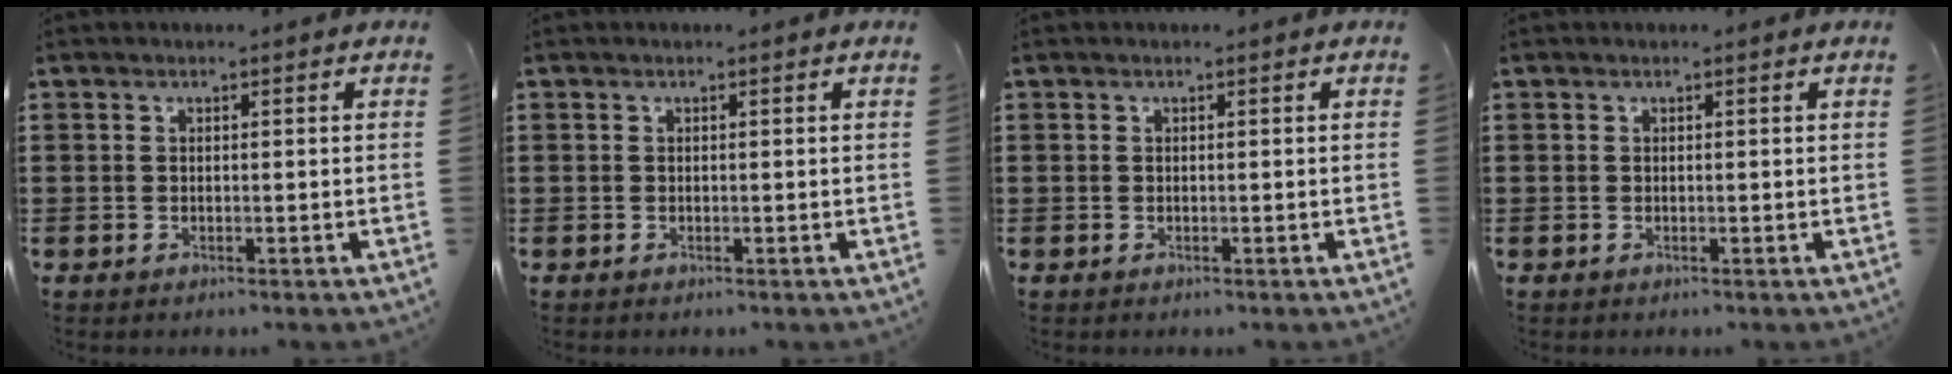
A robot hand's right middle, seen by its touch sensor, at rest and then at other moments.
{"total": 0.0}
{"total": 0.0}
{"total": 0.0}